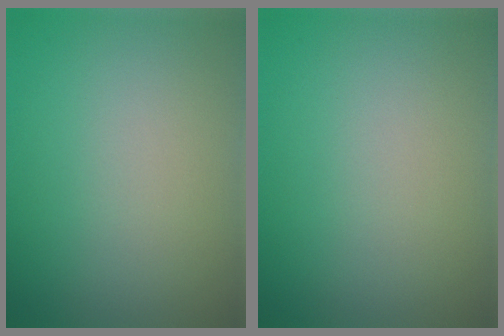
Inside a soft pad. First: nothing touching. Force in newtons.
{"total": 0.0}